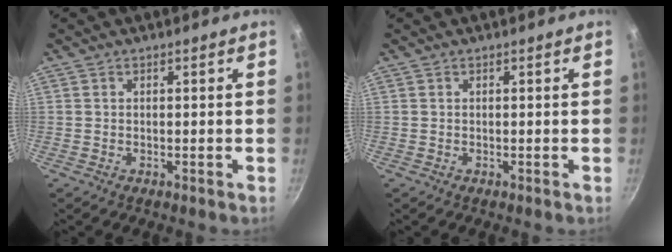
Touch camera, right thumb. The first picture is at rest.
{"total": 0.0}